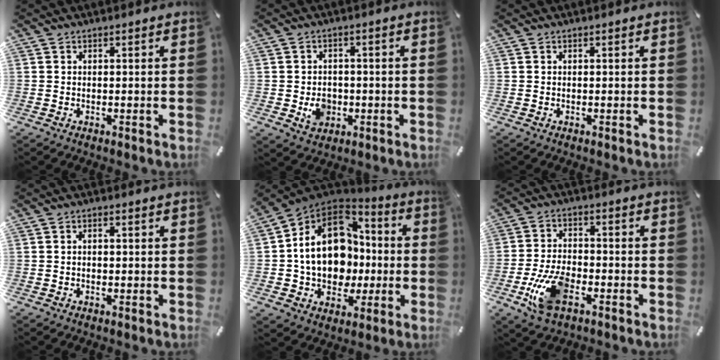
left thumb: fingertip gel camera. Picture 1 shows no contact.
{"total": 5.8, "force": [-1.3, 5.1, 2.5], "torque": [-0.025, 0.000, -0.023]}
{"total": 0.0}
{"total": 1.4, "force": [-0.1, 0.9, 1.1], "torque": [-0.022, 0.004, -0.003]}
{"total": 18.4, "force": [0.2, 15.0, 10.7], "torque": [-0.211, 0.009, 0.010]}
{"total": 11.0, "force": [-4.6, 6.1, 7.8], "torque": [-0.170, 0.011, -0.084]}